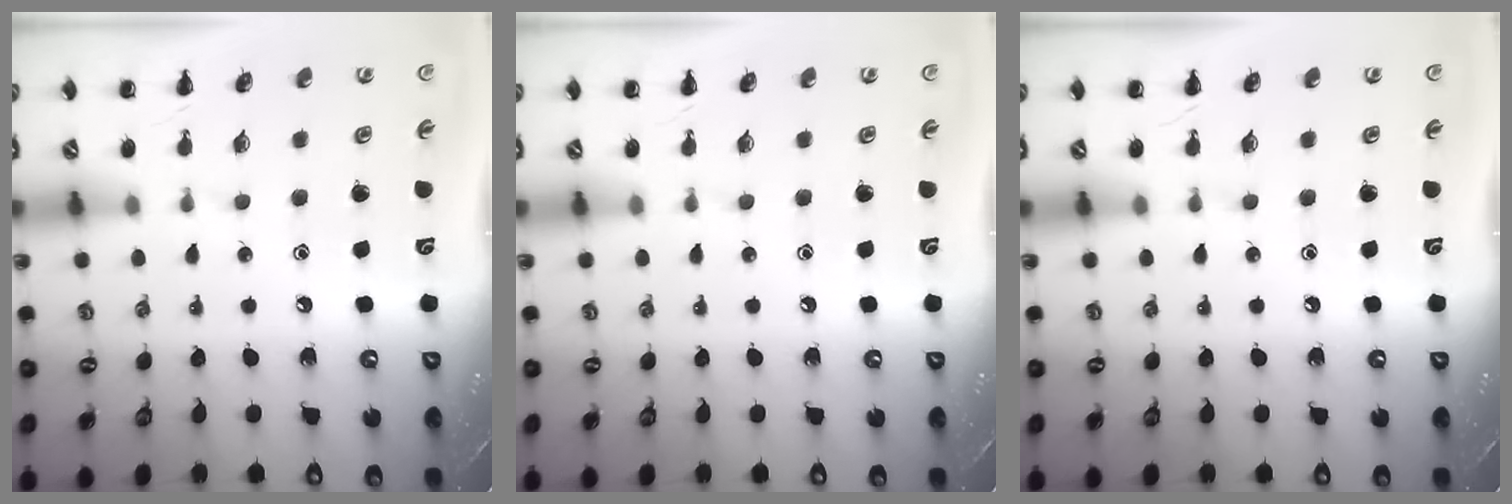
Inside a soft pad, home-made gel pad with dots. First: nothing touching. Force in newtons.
{"total": 0.0}
{"total": 0.0}